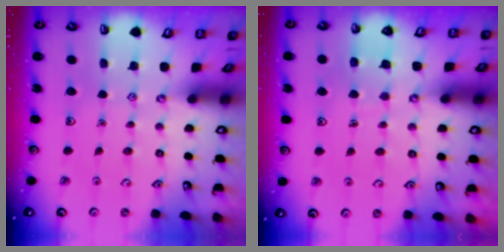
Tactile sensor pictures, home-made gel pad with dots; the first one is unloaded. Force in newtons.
{"total": 5.6, "press": 5.6, "slide": 0.4}